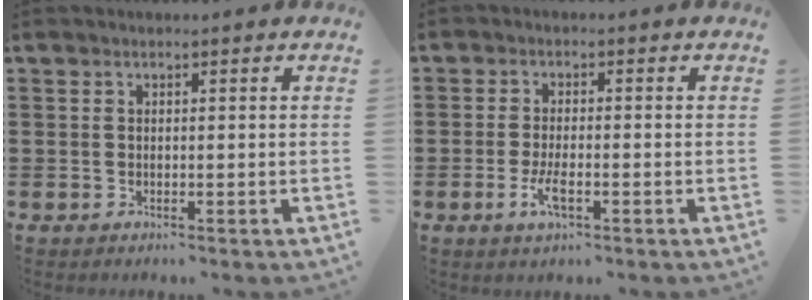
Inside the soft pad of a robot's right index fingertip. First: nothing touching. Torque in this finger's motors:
{"motor_torque": [1.75, 0.39, 0.25, 0.02]}